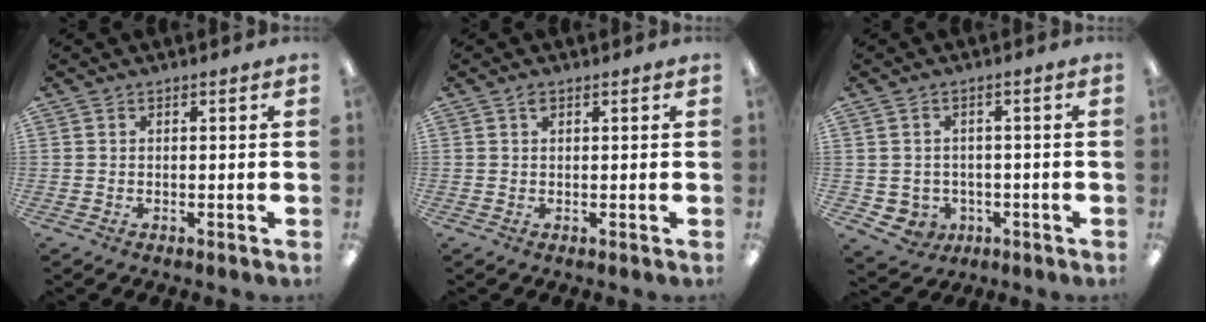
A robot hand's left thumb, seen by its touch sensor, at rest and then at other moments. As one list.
[{"total": 1.1, "force": [0.6, 0.6, 0.7], "torque": [-0.016, 0.003, 0.010]}, {"total": 3.3, "force": [-0.1, 3.3, 0.5], "torque": [-0.018, 0.003, 0.000]}]